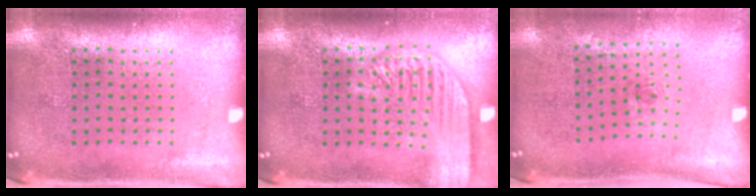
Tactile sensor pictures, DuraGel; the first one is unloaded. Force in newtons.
{"total": 3.0, "press": 3.0, "slide": 0.3}
{"total": 0.6, "press": 0.3, "slide": 0.5}